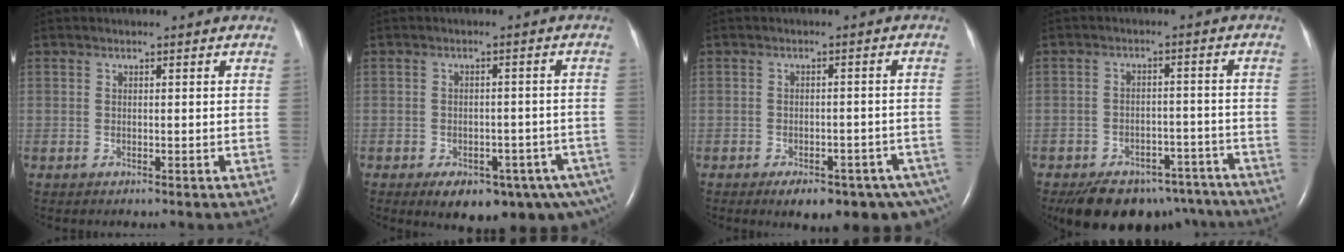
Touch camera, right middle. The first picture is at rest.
{"total": 13.0, "force": [-8.4, 5.4, 8.2], "torque": [-0.073, 0.007, -0.104]}
{"total": 13.5, "force": [-9.1, 5.5, 8.2], "torque": [-0.082, 0.002, -0.109]}
{"total": 16.0, "force": [-12.9, 7.8, 5.7], "torque": [-0.091, 0.006, -0.161]}